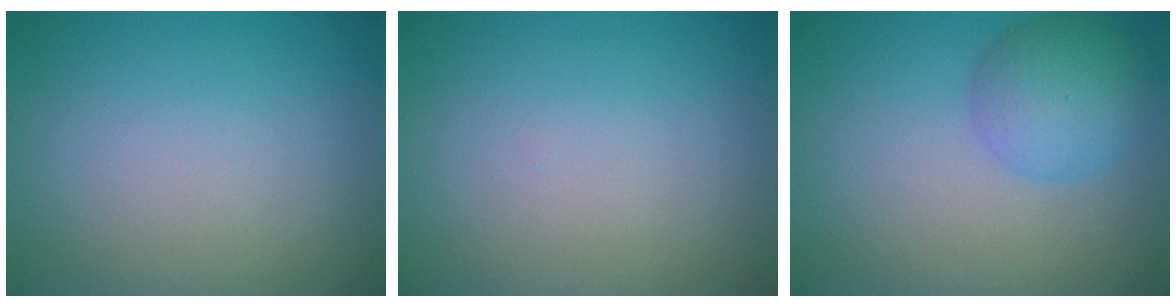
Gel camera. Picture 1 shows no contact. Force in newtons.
{"total": 0.0}
{"total": 4.2, "press": 4.2, "slide": 0.2}